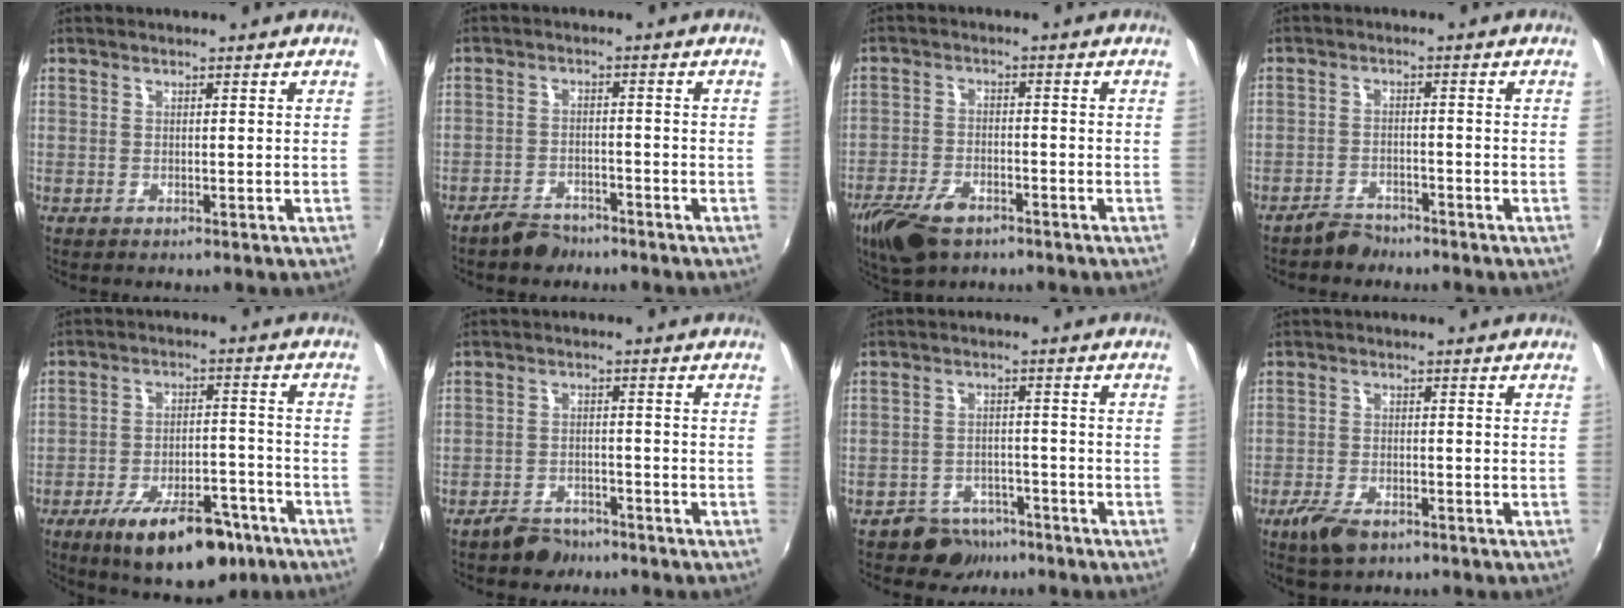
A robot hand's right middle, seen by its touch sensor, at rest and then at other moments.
{"total": 4.6, "force": [-4.0, 2.0, 1.1], "torque": [-0.037, 0.005, -0.065]}
{"total": 10.1, "force": [-6.7, 4.9, 5.7], "torque": [-0.143, -0.017, -0.124]}
{"total": 3.5, "force": [-3.3, 1.3, 0.5], "torque": [-0.022, 0.005, -0.056]}
{"total": 16.4, "force": [-10.7, 6.5, 10.6], "torque": [-0.175, 0.000, -0.149]}
{"total": 5.0, "force": [-4.2, 2.4, 1.2], "torque": [-0.039, 0.007, -0.066]}
{"total": 6.0, "force": [-4.7, 3.8, 0.6], "torque": [-0.025, 0.020, -0.069]}
{"total": 6.0, "force": [-4.1, 2.6, 3.5], "torque": [-0.094, -0.012, -0.075]}